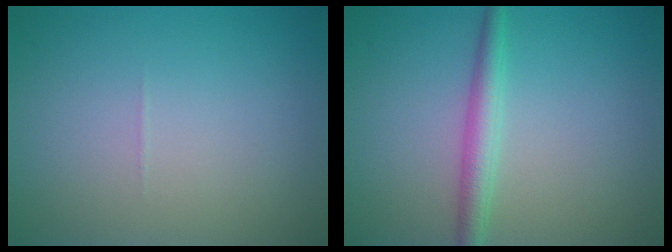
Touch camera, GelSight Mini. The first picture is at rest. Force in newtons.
{"total": 2.5, "press": 2.5, "slide": 0.1}